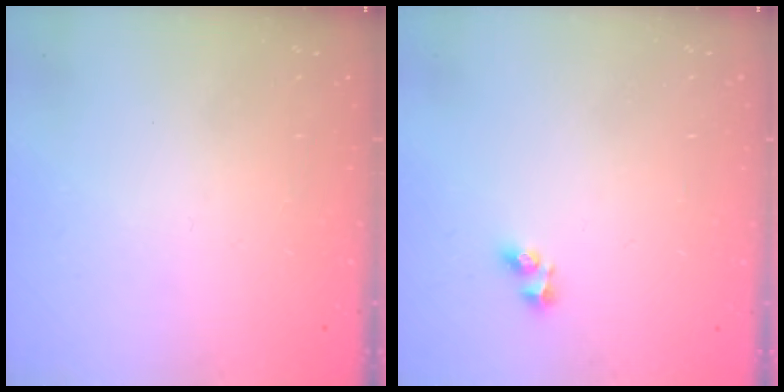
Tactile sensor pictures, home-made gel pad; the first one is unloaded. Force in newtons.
{"total": 4.6, "press": 4.6, "slide": 0.3}